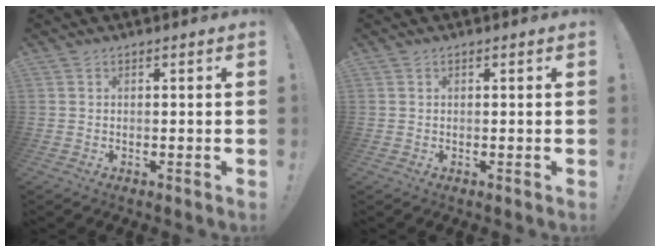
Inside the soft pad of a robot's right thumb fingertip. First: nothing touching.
{"total": 0.0}